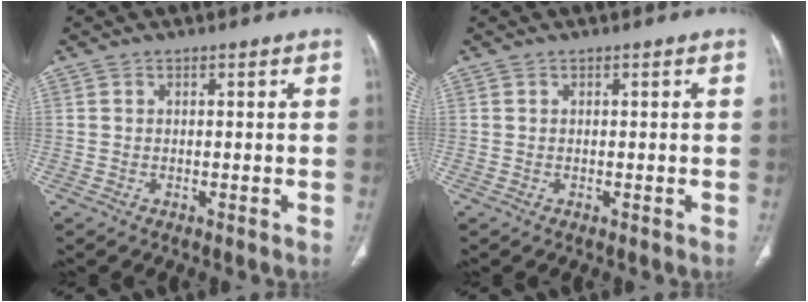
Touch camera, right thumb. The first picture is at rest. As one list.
[{"total": 0.0}]